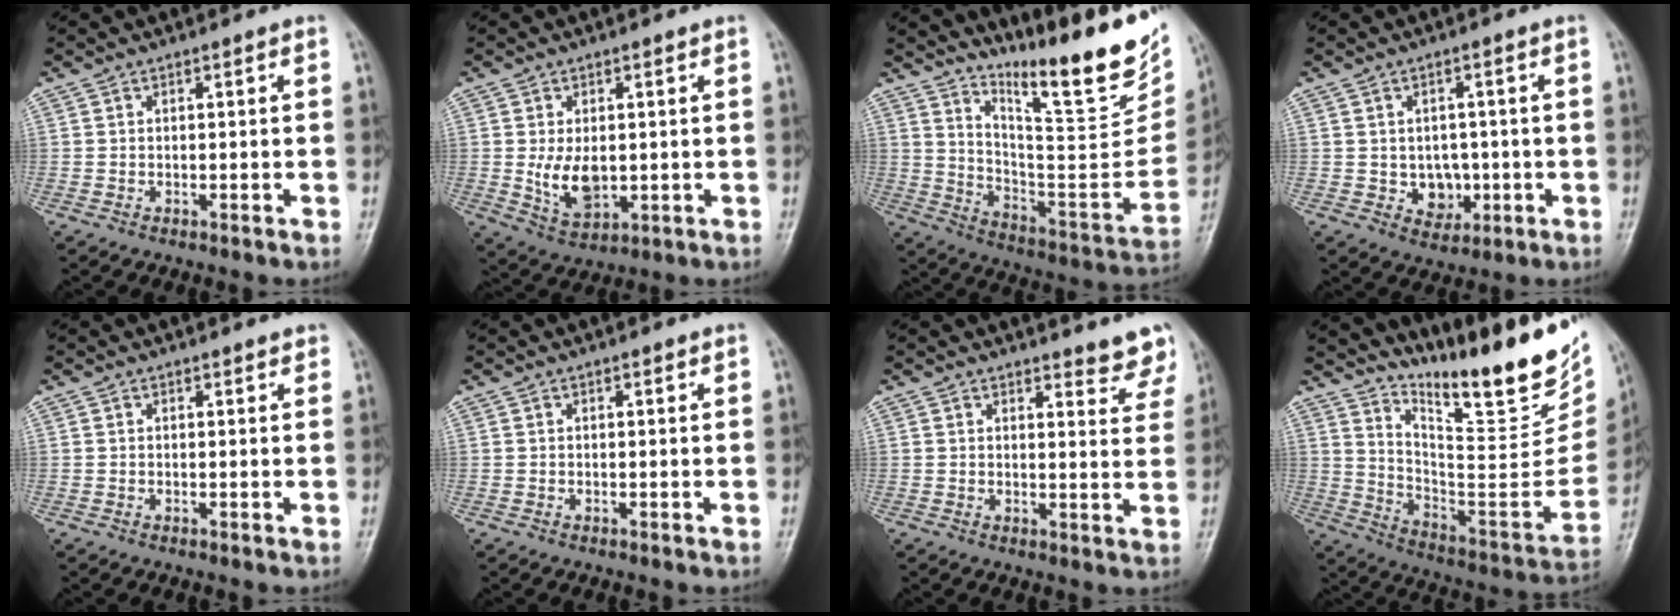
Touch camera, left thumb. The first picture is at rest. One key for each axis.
{"total": 6.9, "fx": 0.1, "fy": 4.3, "fz": 5.4, "tx": -0.083, "ty": -0.015, "tz": 0.016}
{"total": 22.4, "fx": 16.4, "fy": 4.3, "fz": 14.6, "tx": -0.186, "ty": -0.106, "tz": 0.265}
{"total": 5.2, "fx": -0.7, "fy": 4.4, "fz": 2.8, "tx": -0.009, "ty": 0.004, "tz": 0.000}
{"total": 1.0, "fx": 0.9, "fy": 0.4, "fz": 0.2, "tx": 0.000, "ty": -0.004, "tz": 0.010}
{"total": 0.5, "fx": 0.4, "fy": 0.2, "fz": 0.3, "tx": -0.006, "ty": -0.002, "tz": 0.005}
{"total": 6.3, "fx": 6.0, "fy": 1.6, "fz": 1.5, "tx": 0.011, "ty": -0.041, "tz": 0.052}
{"total": 25.2, "fx": 18.8, "fy": 6.2, "fz": 15.6, "tx": -0.198, "ty": -0.121, "tz": 0.291}